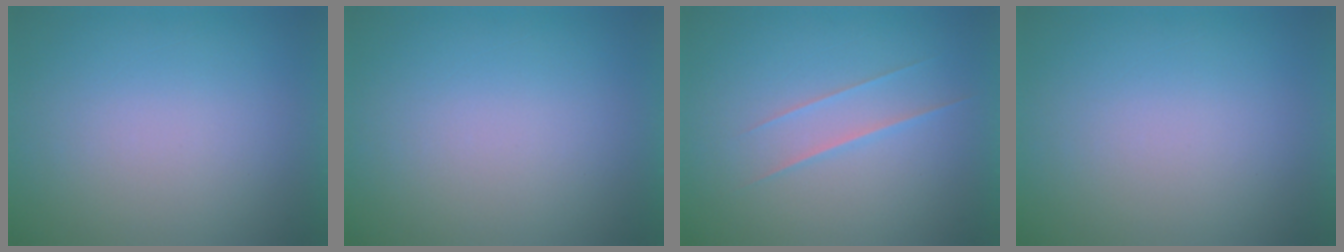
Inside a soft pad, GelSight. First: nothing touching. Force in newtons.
{"total": 0.0}
{"total": 1.7}
{"total": 1.1}